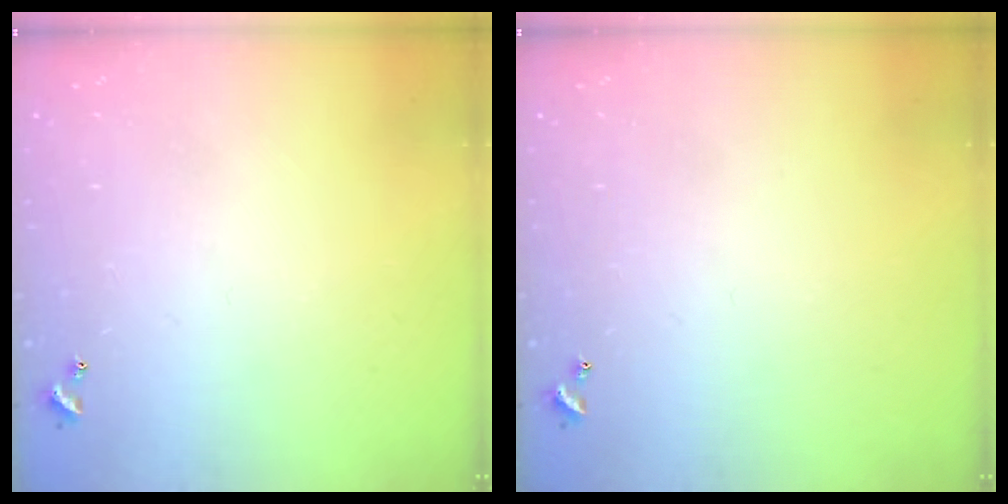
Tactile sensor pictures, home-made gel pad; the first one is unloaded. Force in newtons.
{"total": 0.0}